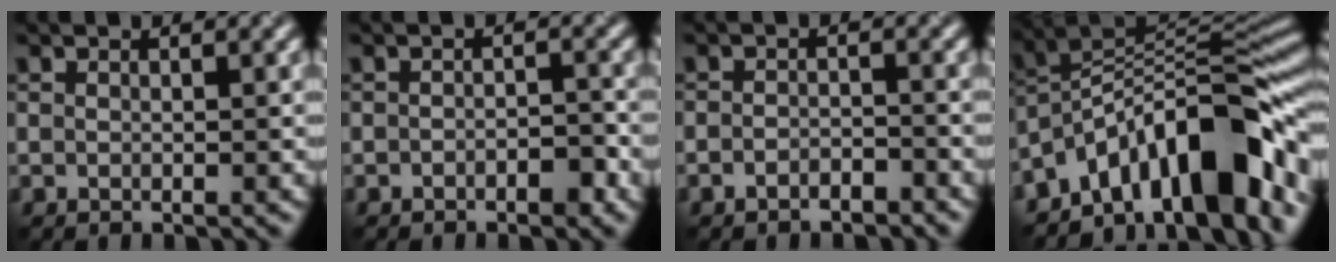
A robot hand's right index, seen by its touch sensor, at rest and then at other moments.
{"total": 1.4, "force": [-1.1, 0.6, 0.8], "torque": [-0.011, 0.003, -0.017]}
{"total": 1.5, "force": [-1.3, 0.4, 0.5], "torque": [-0.007, 0.004, -0.028]}
{"total": 12.2, "force": [-7.0, 5.0, 8.6], "torque": [-0.113, 0.027, -0.129]}